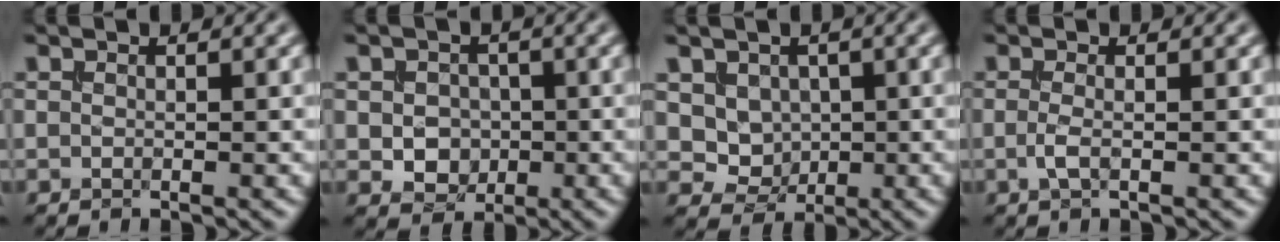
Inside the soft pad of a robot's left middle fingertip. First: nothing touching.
{"total": 3.1, "force": [-0.4, 2.6, 1.7], "torque": [-0.028, -0.005, -0.009]}
{"total": 3.4, "force": [1.0, 3.0, 1.4], "torque": [-0.035, -0.012, 0.031]}
{"total": 1.2, "force": [-0.4, 0.3, 1.1], "torque": [-0.031, -0.002, -0.011]}